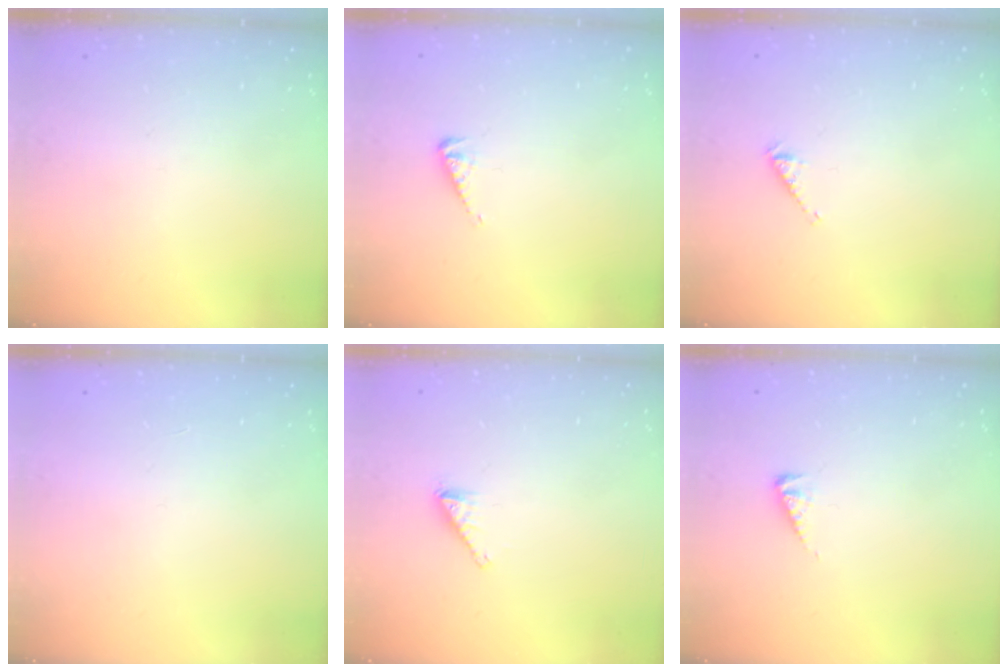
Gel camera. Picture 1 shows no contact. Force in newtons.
{"total": 3.9, "press": 3.9, "slide": 0.5}
{"total": 2.9, "press": 2.9, "slide": 0.5}
{"total": 0.0}
{"total": 1.8, "press": 1.7, "slide": 0.1}
{"total": 2.9, "press": 2.9, "slide": 0.2}